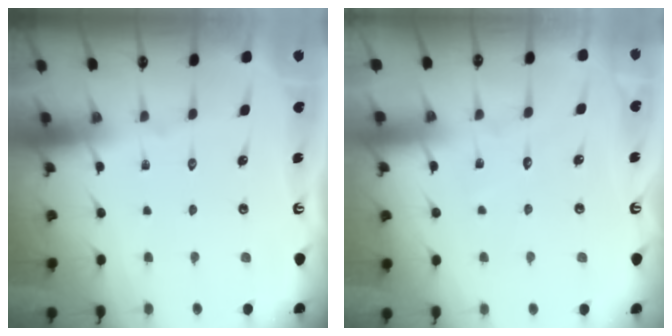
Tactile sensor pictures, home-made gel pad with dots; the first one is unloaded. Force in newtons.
{"total": 2.6, "press": 2.6, "slide": 0.3}